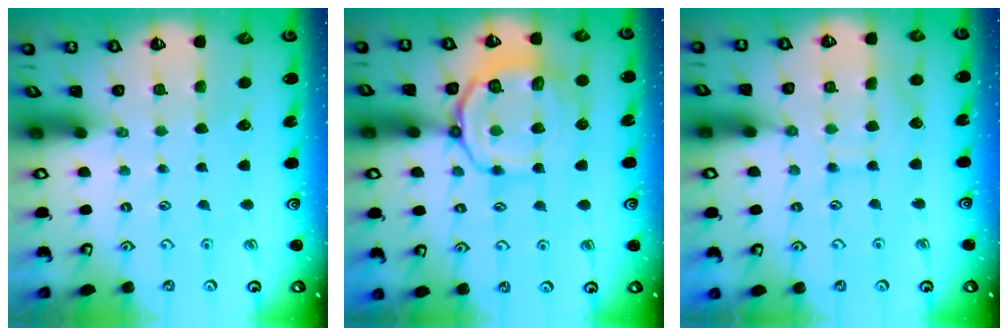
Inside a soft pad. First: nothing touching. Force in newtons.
{"total": 11.9, "press": 11.8, "slide": 1.0}
{"total": 6.9, "press": 6.8, "slide": 0.7}